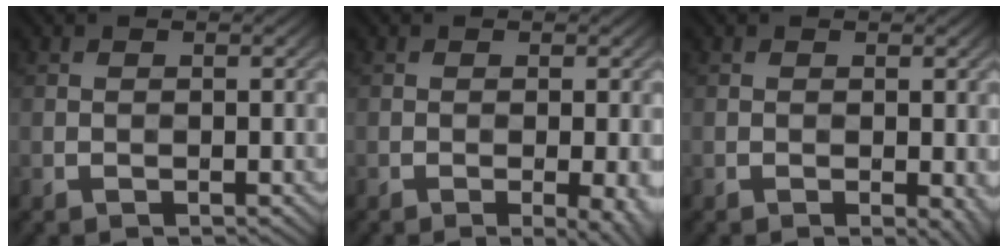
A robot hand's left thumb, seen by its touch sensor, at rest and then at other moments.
{"total": 3.2, "force": [-0.9, 0.7, 3.0], "torque": [-0.042, -0.004, -0.012]}
{"total": 1.6, "force": [-0.2, 0.6, 1.4], "torque": [-0.019, -0.008, -0.002]}